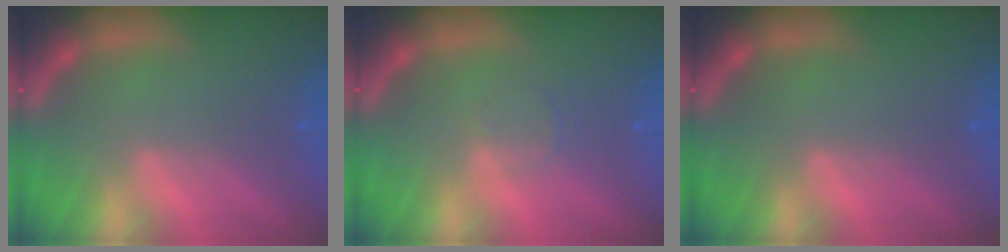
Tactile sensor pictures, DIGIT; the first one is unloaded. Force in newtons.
{"total": 1.4}
{"total": 0.0}